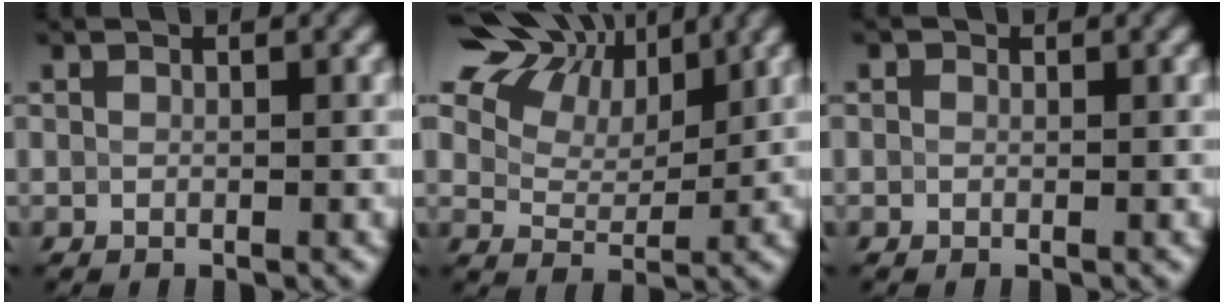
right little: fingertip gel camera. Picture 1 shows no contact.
{"total": 12.1, "force": [6.6, 7.0, 7.2], "torque": [-0.150, 0.033, 0.104]}
{"total": 1.5, "force": [0.8, 1.1, 0.6], "torque": [-0.015, 0.008, -0.001]}